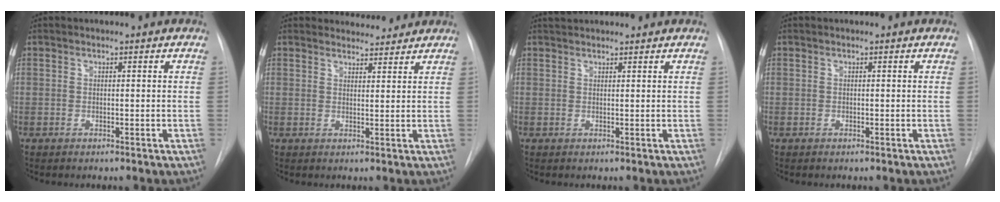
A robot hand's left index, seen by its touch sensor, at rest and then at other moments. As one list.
[{"total": 4.3, "force": [4.1, 1.2, 0.2], "torque": [0.000, 0.007, 0.053]}, {"total": 4.0, "force": [3.8, 0.6, 1.1], "torque": [-0.014, 0.038, 0.056]}, {"total": 0.0}]